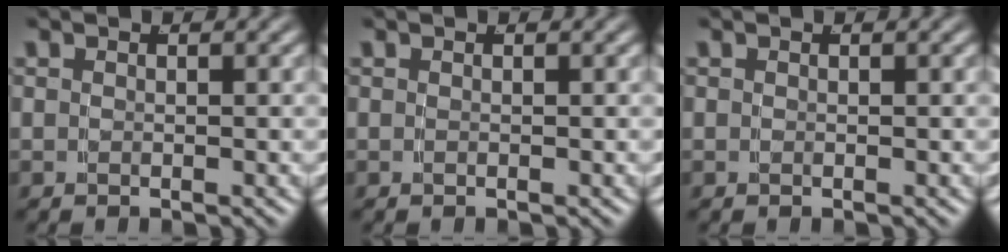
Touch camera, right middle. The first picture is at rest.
{"total": 0.0}
{"total": 0.0}